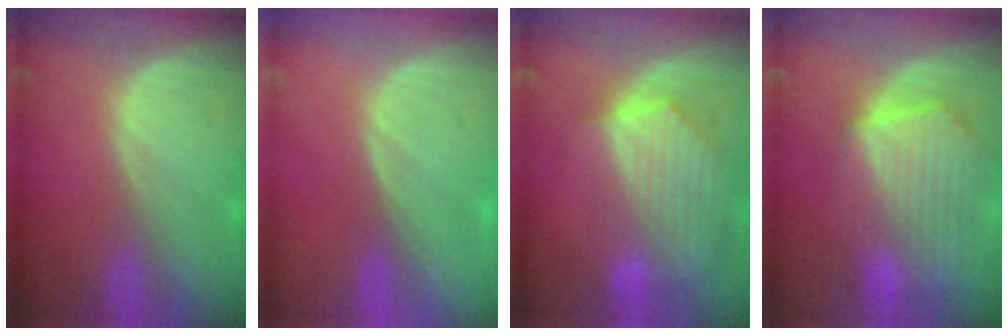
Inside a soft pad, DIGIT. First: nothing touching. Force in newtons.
{"total": 0.0}
{"total": 9.4, "press": 8.3, "slide": 4.4}
{"total": 10.5, "press": 9.2, "slide": 5.1}